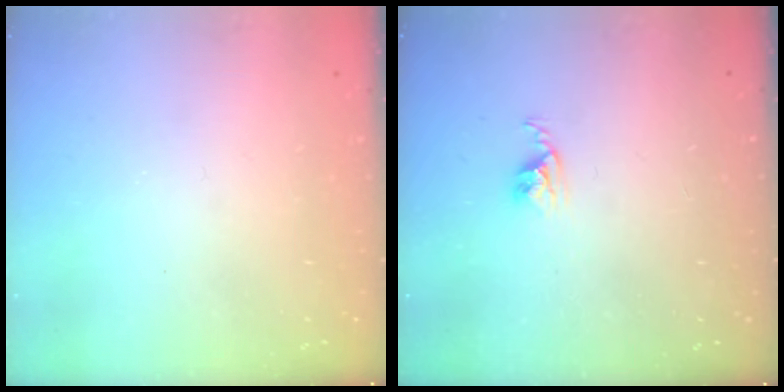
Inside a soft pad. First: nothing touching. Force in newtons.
{"total": 2.8, "press": 2.7, "slide": 0.4}